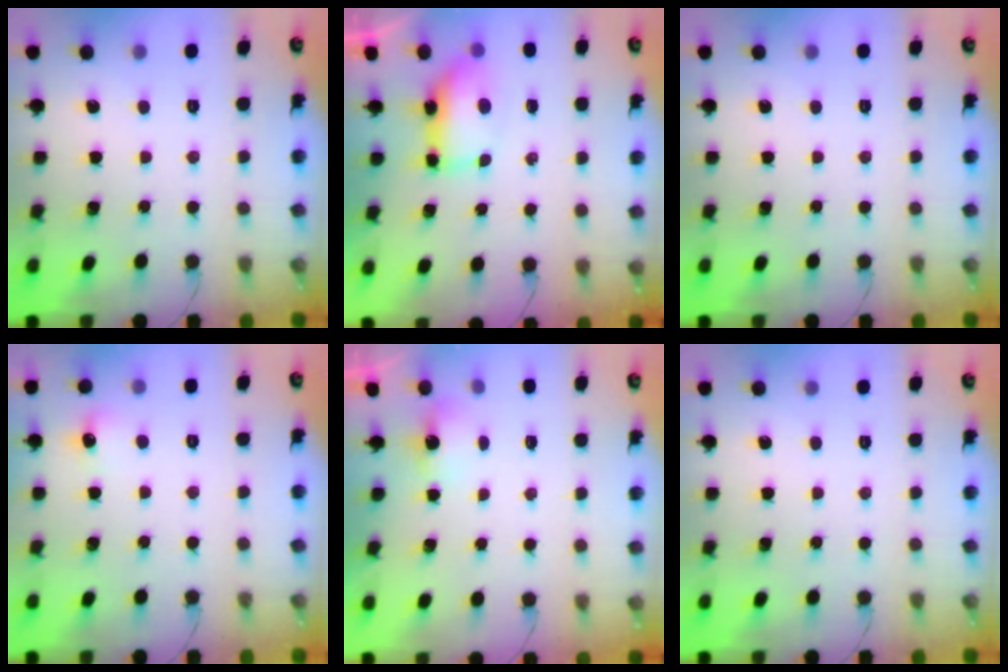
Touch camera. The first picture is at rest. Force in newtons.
{"total": 12.5, "press": 9.3, "slide": 8.3}
{"total": 0.0}
{"total": 6.0, "press": 5.7, "slide": 1.7}
{"total": 2.0, "press": 1.8, "slide": 0.8}
{"total": 0.0}